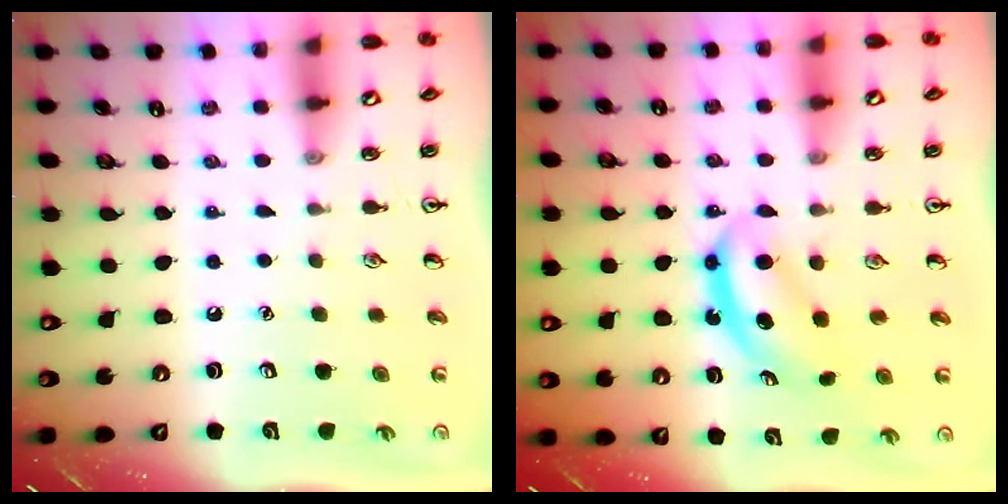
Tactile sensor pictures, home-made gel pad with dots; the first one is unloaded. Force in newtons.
{"total": 5.9, "press": 5.8, "slide": 0.8}